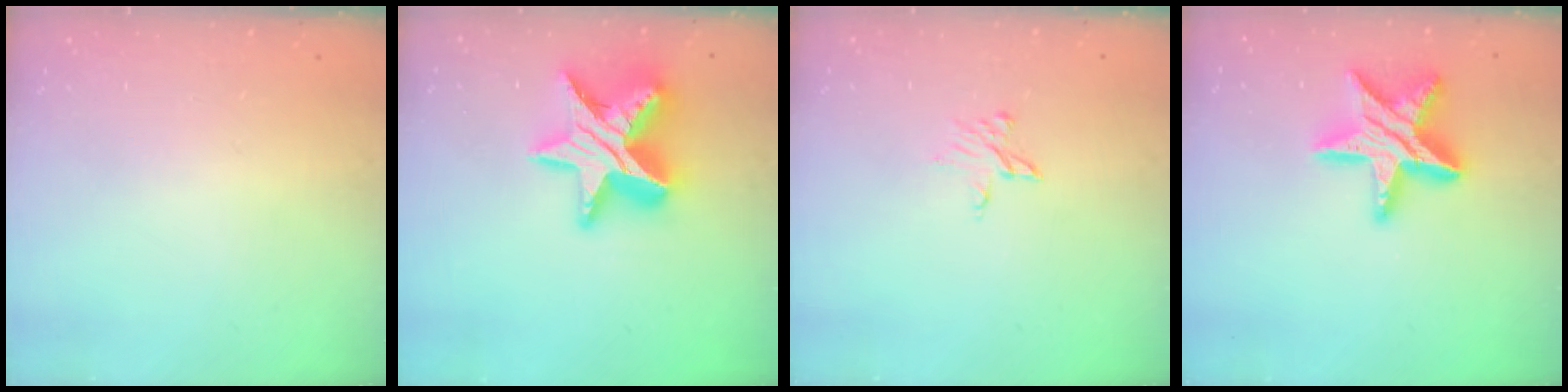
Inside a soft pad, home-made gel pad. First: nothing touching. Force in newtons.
{"total": 18.2, "press": 18.1, "slide": 1.4}
{"total": 4.5, "press": 4.5, "slide": 0.4}
{"total": 18.2, "press": 18.1, "slide": 1.4}